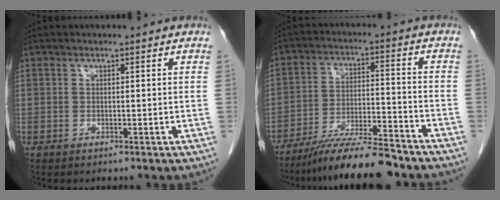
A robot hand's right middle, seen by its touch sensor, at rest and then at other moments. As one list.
[{"total": 11.9, "force": [-10.2, 0.6, 6.0], "torque": [-0.094, -0.011, -0.176]}]